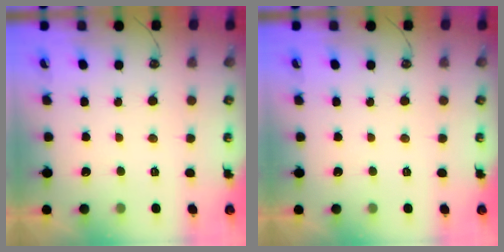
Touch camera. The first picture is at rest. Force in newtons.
{"total": 0.0}